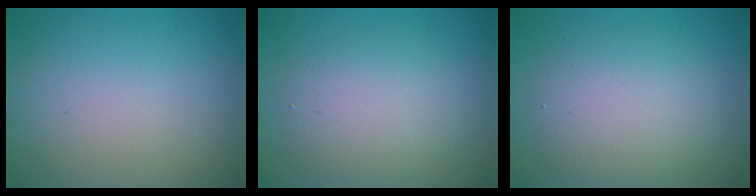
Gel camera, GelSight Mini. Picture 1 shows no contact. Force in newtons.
{"total": 3.7, "press": 3.7, "slide": 0.0}
{"total": 4.6, "press": 4.6, "slide": 0.1}